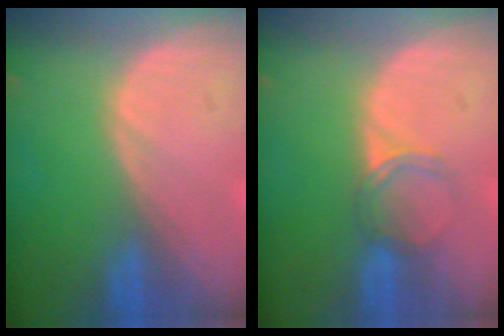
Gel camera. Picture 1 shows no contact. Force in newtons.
{"total": 3.1, "press": 2.7, "slide": 1.5}